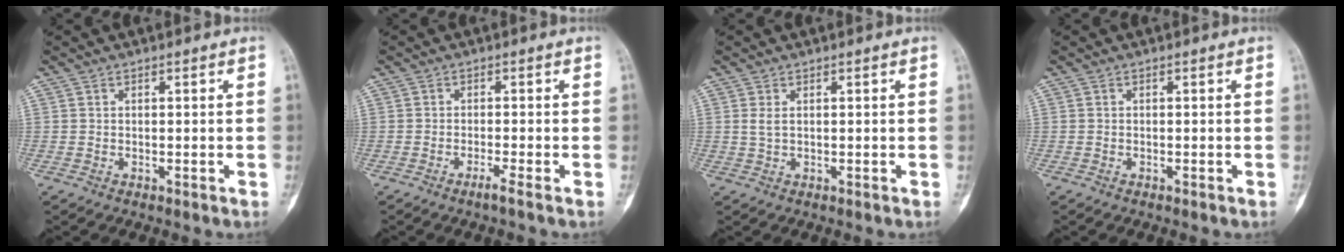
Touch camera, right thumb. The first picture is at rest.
{"total": 1.4, "force": [-1.0, -0.4, 0.9], "torque": [-0.026, 0.000, -0.022]}
{"total": 1.3, "force": [0.5, 0.6, 1.0], "torque": [-0.028, 0.005, 0.018]}
{"total": 0.0}